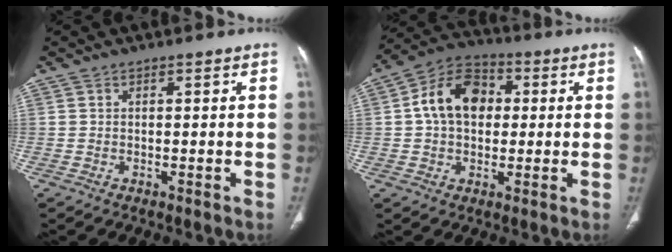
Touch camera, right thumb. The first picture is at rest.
{"total": 12.4, "force": [1.6, 9.1, 8.4], "torque": [-0.120, 0.023, 0.016]}